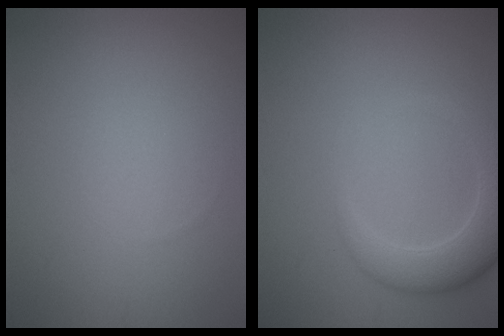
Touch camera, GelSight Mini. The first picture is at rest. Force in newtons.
{"total": 4.2, "press": 4.2, "slide": 0.5}